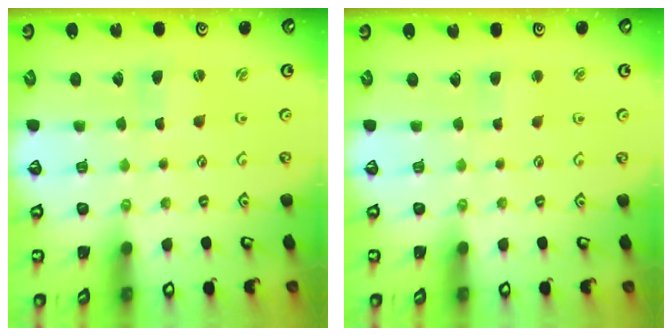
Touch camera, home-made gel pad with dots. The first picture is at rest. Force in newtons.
{"total": 2.9, "press": 2.9, "slide": 0.4}